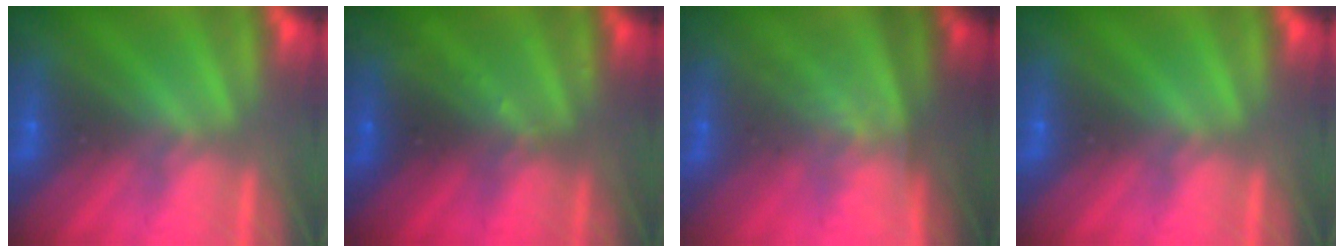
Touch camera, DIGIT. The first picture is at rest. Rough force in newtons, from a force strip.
{"total": 2.6}
{"total": 1.3}
{"total": 0.0}